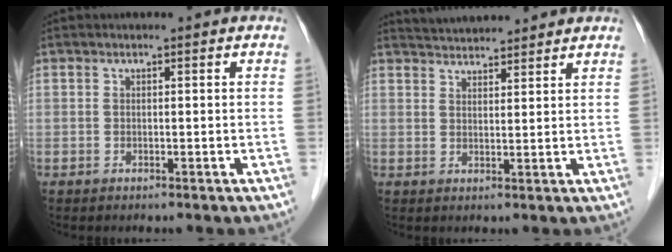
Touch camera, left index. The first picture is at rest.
{"total": 6.8, "force": [6.6, 0.9, 1.5], "torque": [-0.029, 0.031, 0.099]}